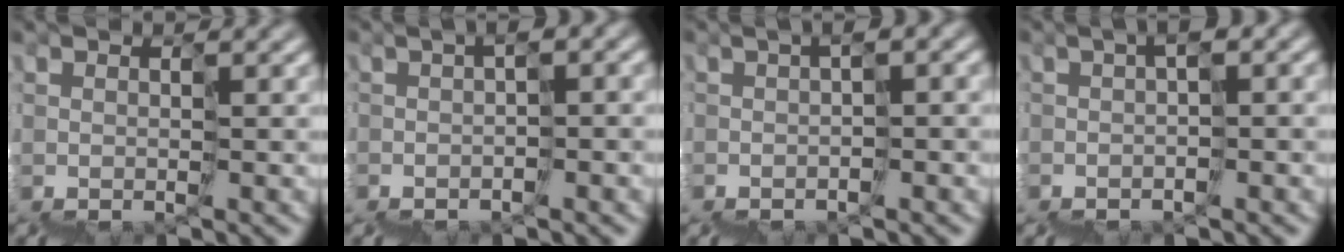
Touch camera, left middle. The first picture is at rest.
{"total": 2.7, "force": [-2.0, 0.0, 1.8], "torque": [-0.030, -0.008, -0.029]}
{"total": 2.6, "force": [-1.7, -0.1, 1.9], "torque": [-0.033, -0.008, -0.026]}
{"total": 2.1, "force": [-1.6, -0.4, 1.4], "torque": [-0.029, -0.004, -0.030]}